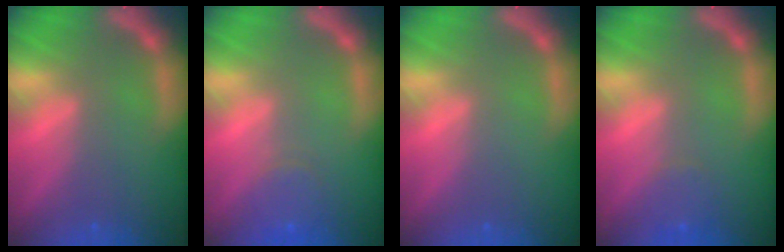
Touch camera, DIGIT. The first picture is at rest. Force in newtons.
{"total": 3.0}
{"total": 0.0}
{"total": 1.9}